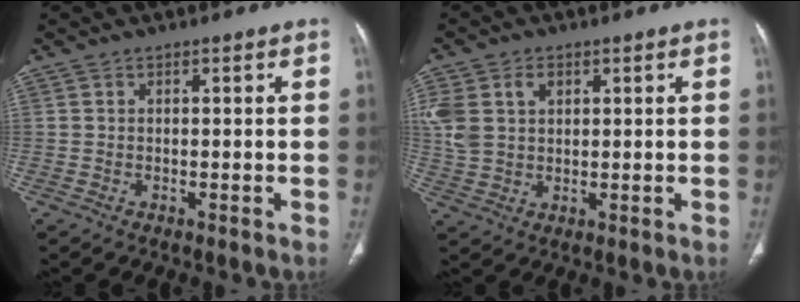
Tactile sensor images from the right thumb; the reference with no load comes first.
{"total": 9.3, "force": [3.0, 6.8, 5.6], "torque": [-0.128, 0.006, 0.067]}